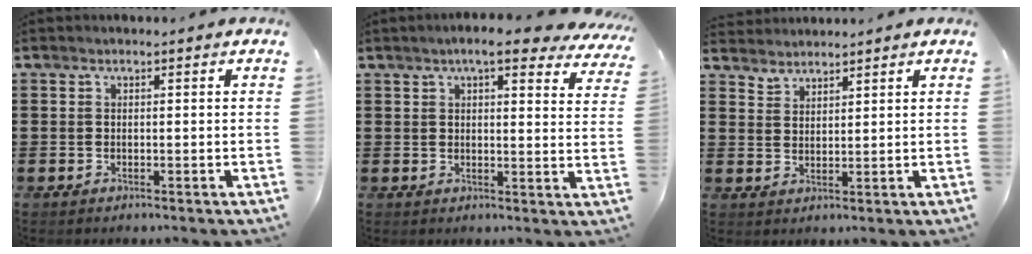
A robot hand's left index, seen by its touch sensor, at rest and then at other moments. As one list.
[{"total": 6.6, "force": [5.1, 0.6, 4.0], "torque": [-0.076, -0.013, 0.088]}, {"total": 2.6, "force": [2.5, 0.6, -0.4], "torque": [-0.001, -0.005, 0.050]}]